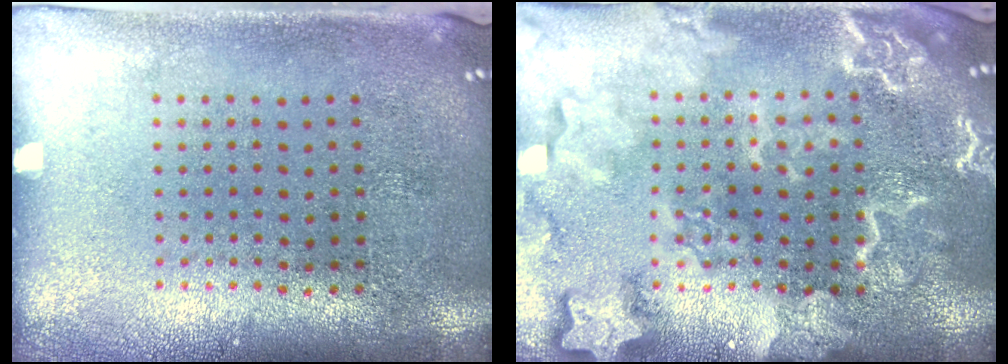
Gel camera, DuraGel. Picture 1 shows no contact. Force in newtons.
{"total": 4.7, "press": 4.6, "slide": 0.6}